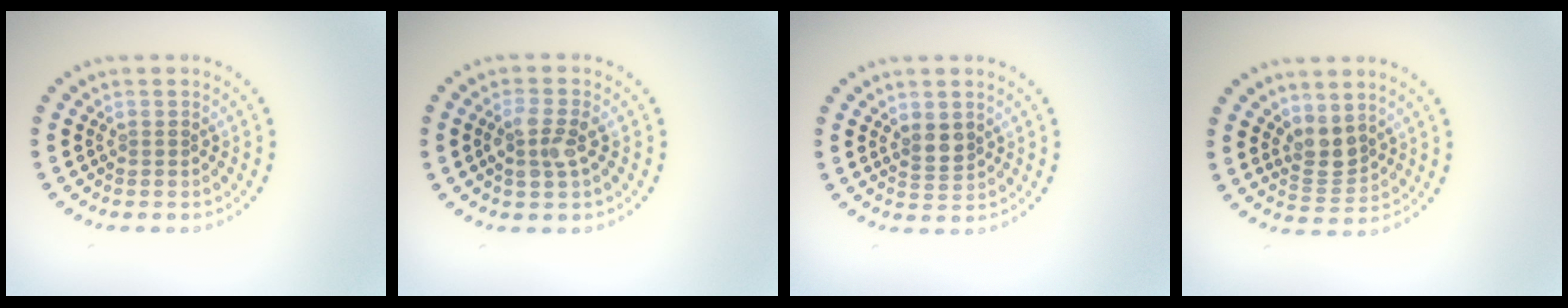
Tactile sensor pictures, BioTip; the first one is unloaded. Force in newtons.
{"total": 2.5, "press": 2.5, "slide": 0.5}
{"total": 1.9, "press": 1.7, "slide": 0.8}
{"total": 2.7, "press": 2.2, "slide": 1.5}